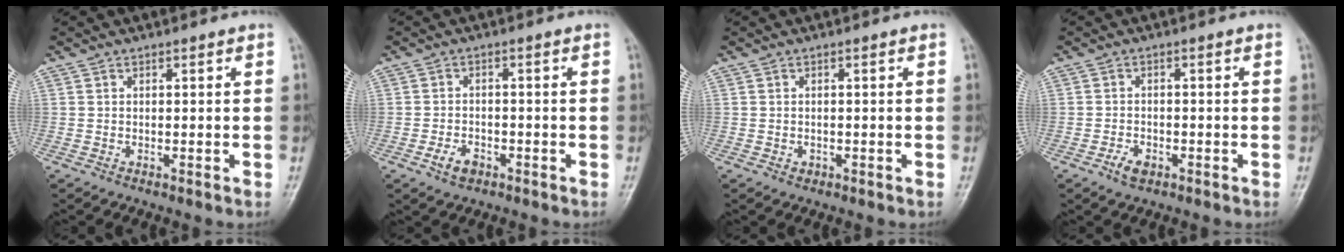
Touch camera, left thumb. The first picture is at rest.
{"total": 3.5, "force": [-1.9, 2.3, 2.0], "torque": [-0.031, 0.011, -0.031]}
{"total": 0.9, "force": [-0.3, 0.8, 0.3], "torque": [-0.001, 0.002, -0.003]}
{"total": 2.8, "force": [-1.5, 1.8, 1.6], "torque": [-0.024, 0.006, -0.024]}